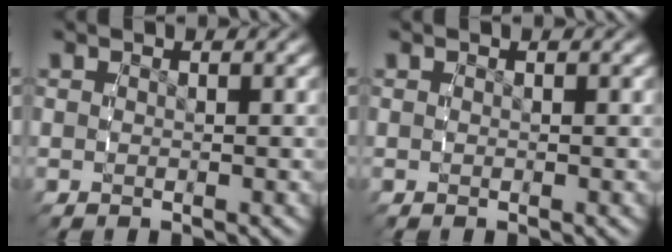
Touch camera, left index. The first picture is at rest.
{"total": 0.0}